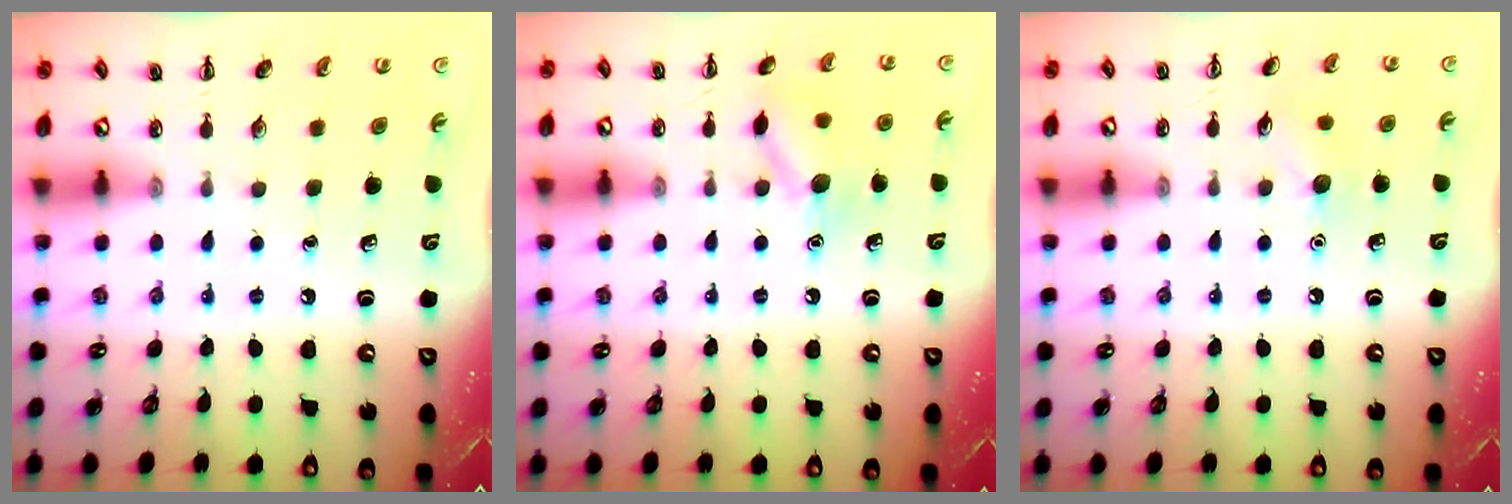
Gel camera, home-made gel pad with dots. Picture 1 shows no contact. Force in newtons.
{"total": 9.9, "press": 9.9, "slide": 0.6}
{"total": 6.4, "press": 6.1, "slide": 1.9}